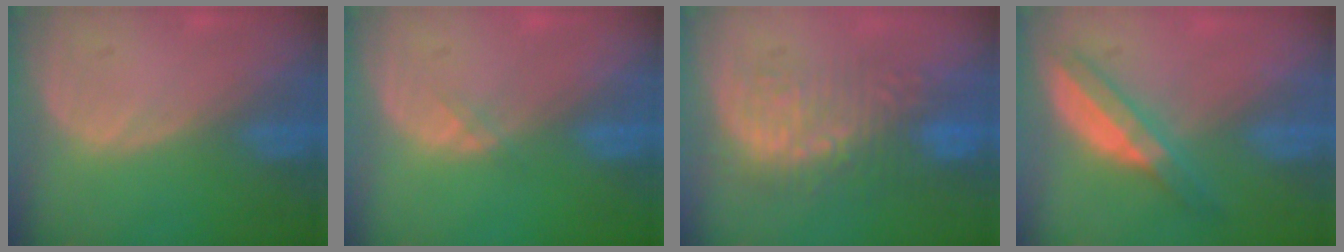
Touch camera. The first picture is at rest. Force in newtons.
{"total": 0.6, "press": 0.6, "slide": 0.1}
{"total": 9.3, "press": 8.7, "slide": 3.4}
{"total": 6.2, "press": 5.4, "slide": 3.1}